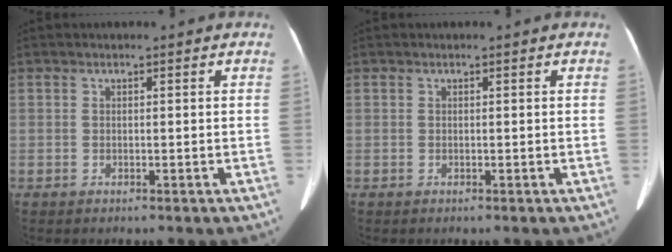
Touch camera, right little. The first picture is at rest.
{"total": 0.0}